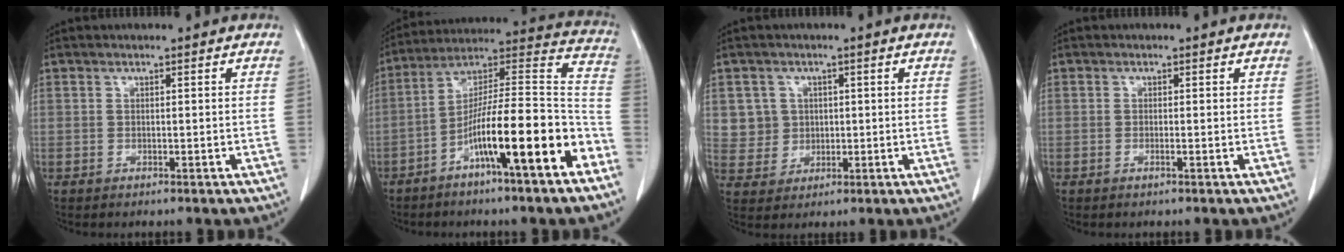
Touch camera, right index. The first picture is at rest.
{"total": 18.6, "force": [-8.7, 1.5, 16.3], "torque": [-0.255, 0.014, -0.144]}
{"total": 4.8, "force": [1.3, 4.6, 0.1], "torque": [0.008, 0.009, 0.030]}
{"total": 0.6, "force": [-0.3, -0.1, 0.5], "torque": [-0.010, 0.000, -0.004]}